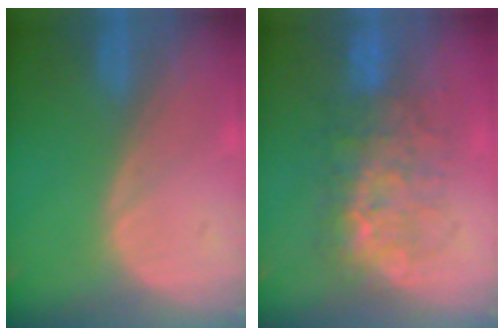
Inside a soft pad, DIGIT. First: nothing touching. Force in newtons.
{"total": 8.0, "press": 7.8, "slide": 1.8}